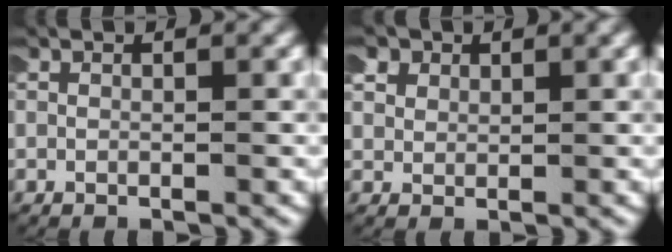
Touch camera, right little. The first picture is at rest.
{"total": 2.9, "force": [1.6, 2.1, 1.1], "torque": [-0.037, -0.001, 0.027]}